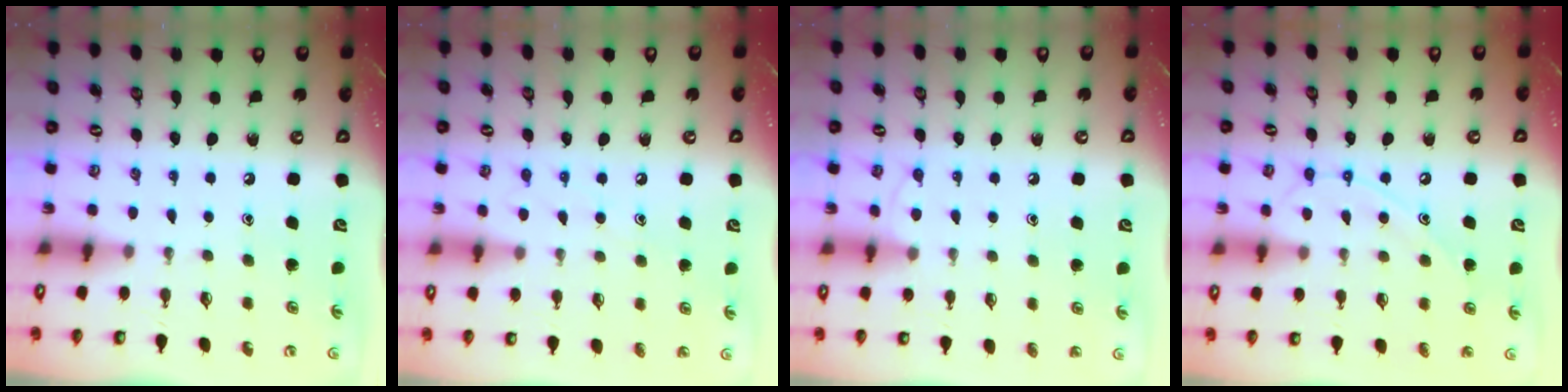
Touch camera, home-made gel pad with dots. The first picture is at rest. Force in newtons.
{"total": 7.0, "press": 7.0, "slide": 0.6}
{"total": 5.8, "press": 5.7, "slide": 0.6}
{"total": 10.7, "press": 10.7, "slide": 1.0}